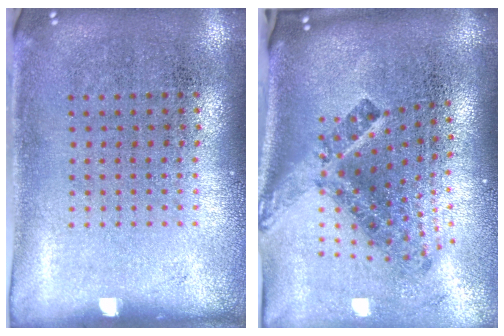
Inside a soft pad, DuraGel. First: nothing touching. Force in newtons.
{"total": 2.9, "press": 1.7, "slide": 2.4}